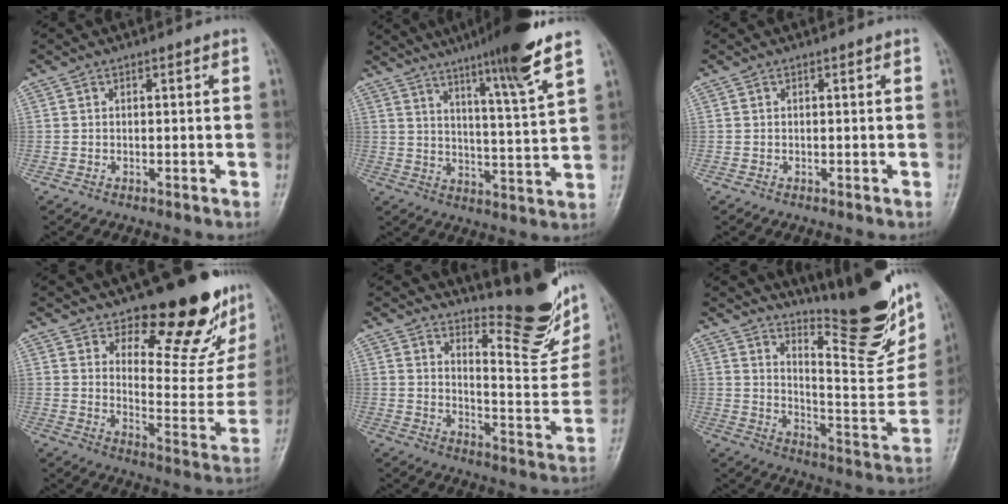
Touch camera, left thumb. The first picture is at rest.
{"total": 14.9, "force": [10.5, -0.2, 10.6], "torque": [-0.161, -0.051, 0.156]}
{"total": 0.0}
{"total": 19.5, "force": [14.3, 7.1, 11.1], "torque": [-0.097, -0.128, 0.193]}
{"total": 15.1, "force": [12.7, 3.4, 7.5], "torque": [-0.073, -0.121, 0.174]}
{"total": 20.1, "force": [15.2, 3.8, 12.5], "torque": [-0.145, -0.126, 0.230]}